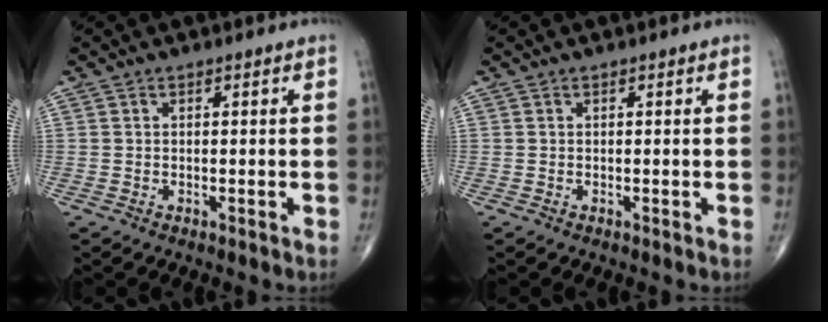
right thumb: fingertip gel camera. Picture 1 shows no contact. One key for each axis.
{"total": 0.0}